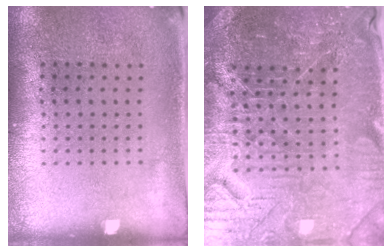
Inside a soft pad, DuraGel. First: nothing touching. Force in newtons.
{"total": 5.2, "press": 5.0, "slide": 1.4}